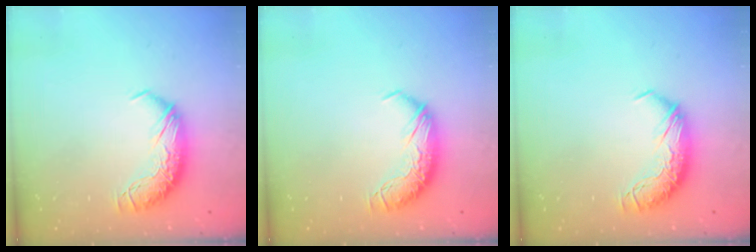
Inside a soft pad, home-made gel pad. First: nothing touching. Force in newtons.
{"total": 0.0}
{"total": 0.0}